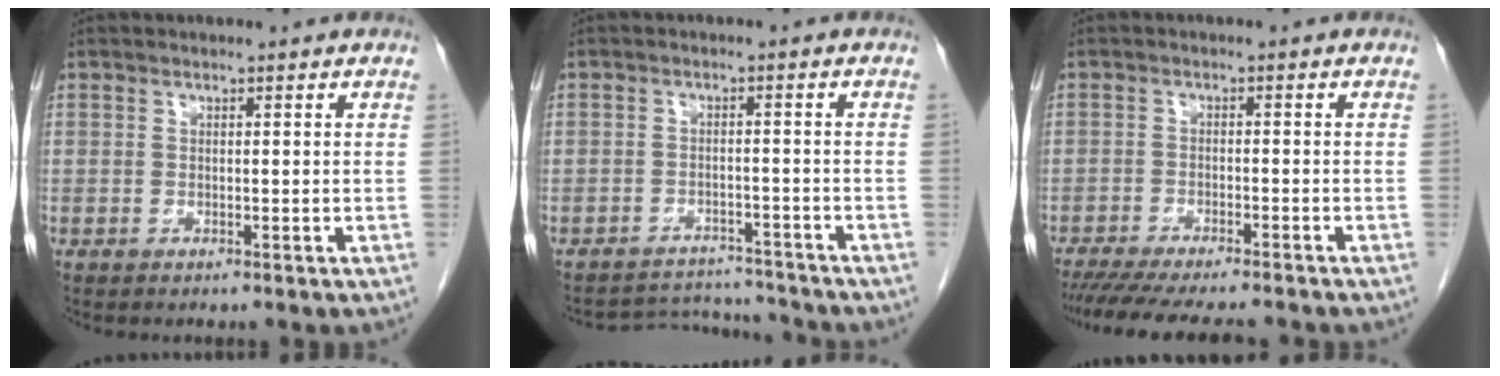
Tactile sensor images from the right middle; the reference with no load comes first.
{"total": 5.9, "force": [-5.7, 0.5, -1.7], "torque": [0.022, 0.013, -0.085]}
{"total": 13.0, "force": [-11.5, 1.5, 5.9], "torque": [-0.093, -0.024, -0.162]}